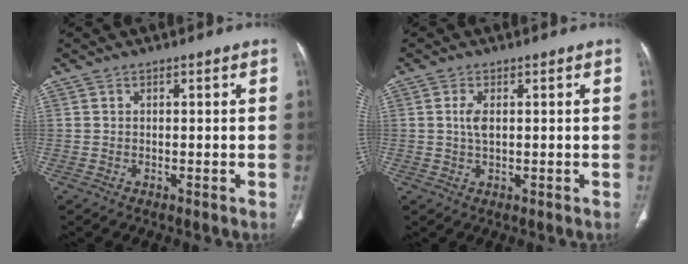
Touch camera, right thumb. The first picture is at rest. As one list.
[{"total": 2.6, "force": [0.4, 1.3, 2.3], "torque": [-0.050, 0.000, 0.008]}]